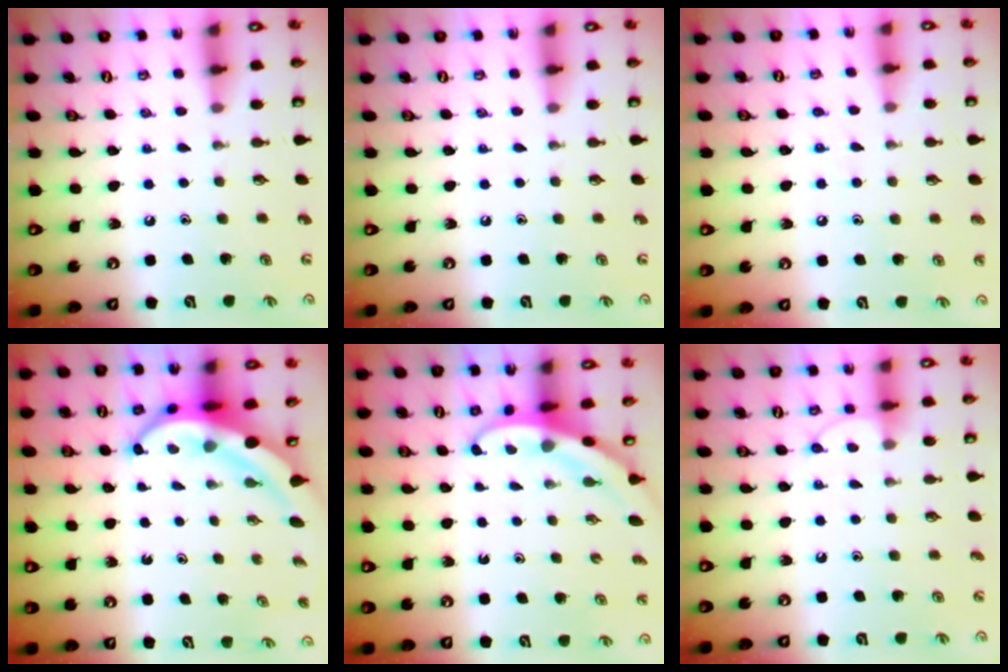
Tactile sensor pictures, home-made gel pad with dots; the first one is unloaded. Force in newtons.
{"total": 0.0}
{"total": 5.8, "press": 5.8, "slide": 0.6}
{"total": 7.5, "press": 7.3, "slide": 1.4}
{"total": 3.3, "press": 3.3, "slide": 0.1}
{"total": 5.8, "press": 5.8, "slide": 0.6}